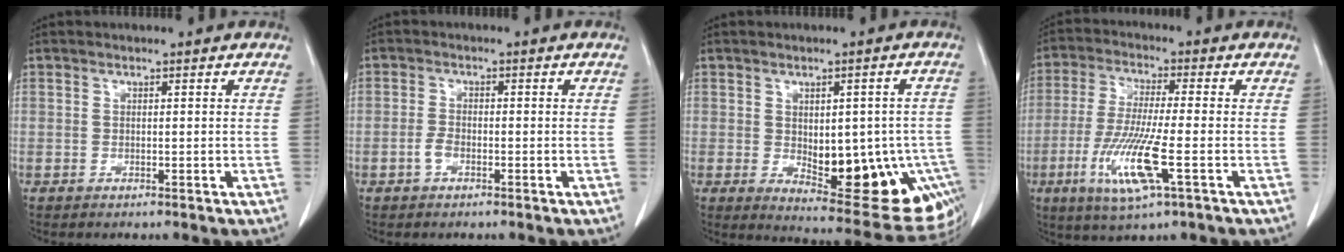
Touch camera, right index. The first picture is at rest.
{"total": 2.0, "force": [-1.1, 0.8, 1.4], "torque": [-0.030, 0.003, -0.022]}
{"total": 17.1, "force": [-4.4, 7.6, 14.7], "torque": [-0.129, 0.013, -0.028]}
{"total": 11.2, "force": [-3.8, 0.6, 10.5], "torque": [-0.213, -0.022, -0.072]}